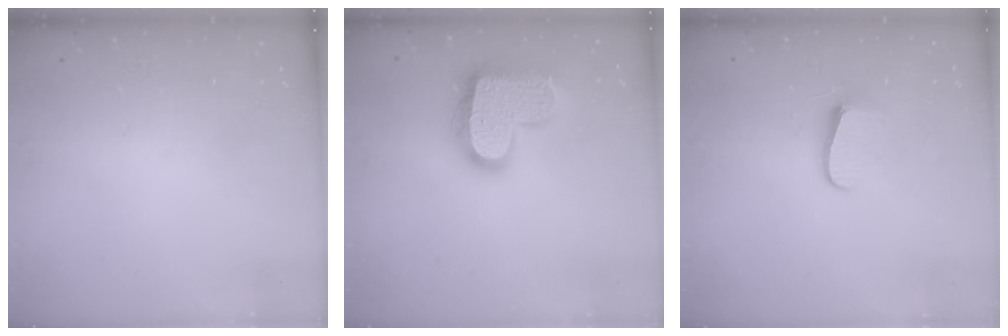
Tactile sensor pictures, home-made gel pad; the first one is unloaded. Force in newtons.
{"total": 18.1, "press": 18.1, "slide": 1.1}
{"total": 7.2, "press": 7.2, "slide": 0.5}